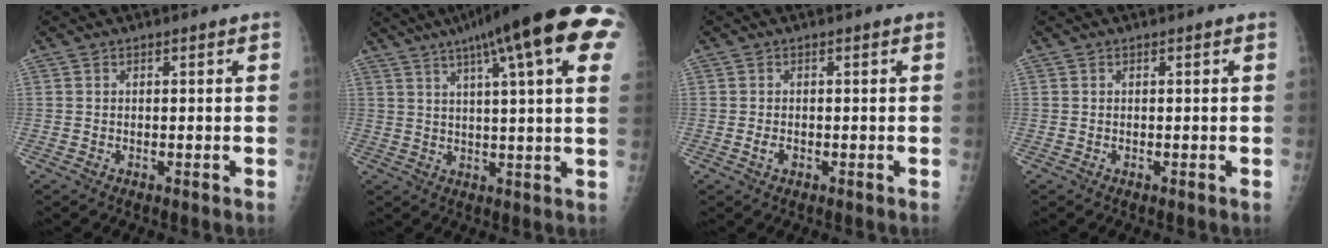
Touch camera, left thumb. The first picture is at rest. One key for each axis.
{"total": 23.5, "fx": 11.7, "fy": 4.3, "fz": 20.0, "tx": -0.282, "ty": 0.014, "tz": 0.150}
{"total": 1.1, "fx": -0.2, "fy": 0.7, "fz": 0.9, "tx": -0.017, "ty": 0.001, "tz": -0.001}
{"total": 0.0}